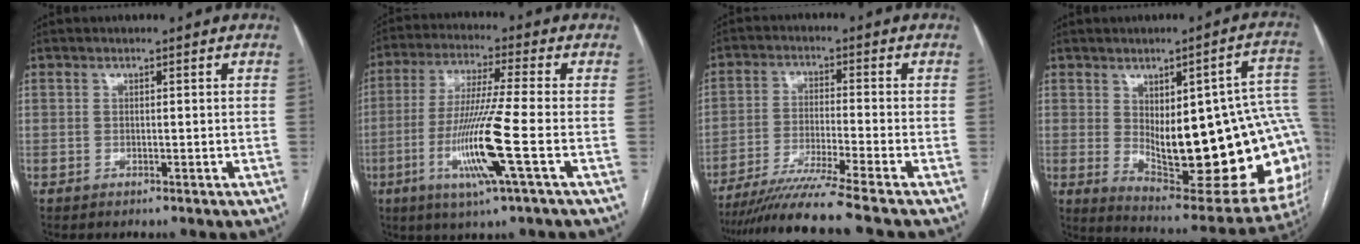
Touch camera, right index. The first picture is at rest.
{"total": 12.6, "force": [-3.7, -1.0, 12.0], "torque": [-0.242, -0.020, -0.076]}
{"total": 11.7, "force": [-9.8, -2.5, 6.0], "torque": [-0.091, -0.032, -0.165]}
{"total": 26.8, "force": [-0.6, 8.5, 25.4], "torque": [-0.259, 0.012, 0.020]}